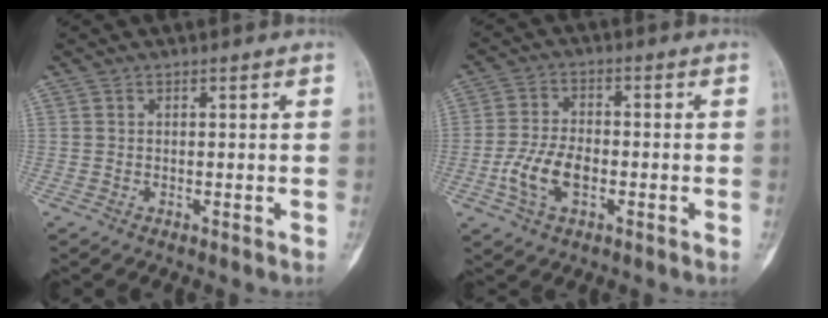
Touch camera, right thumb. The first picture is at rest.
{"total": 8.1, "force": [-2.4, 4.6, 6.3], "torque": [-0.128, 0.013, -0.047]}